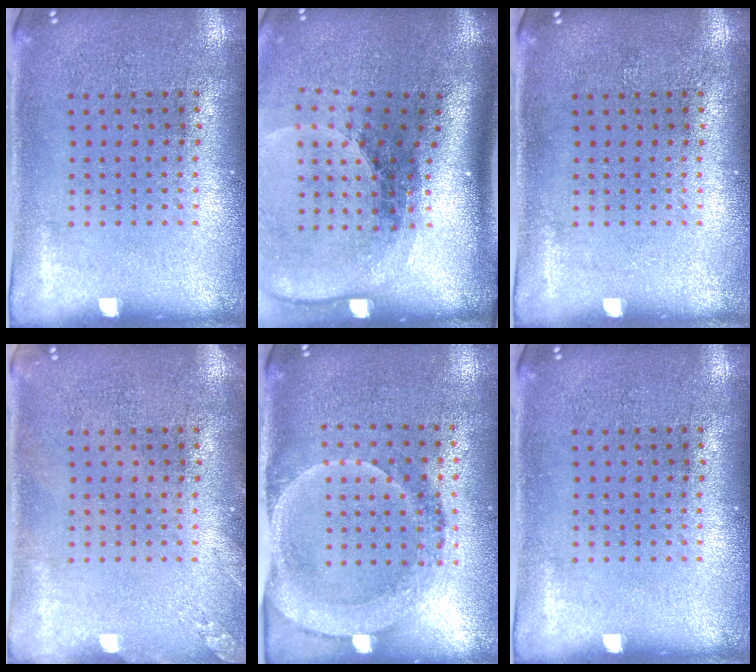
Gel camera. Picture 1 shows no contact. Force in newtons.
{"total": 2.6, "press": 1.9, "slide": 1.8}
{"total": 0.0}
{"total": 1.0, "press": 1.0, "slide": 0.1}
{"total": 1.8, "press": 1.7, "slide": 0.7}
{"total": 0.0}